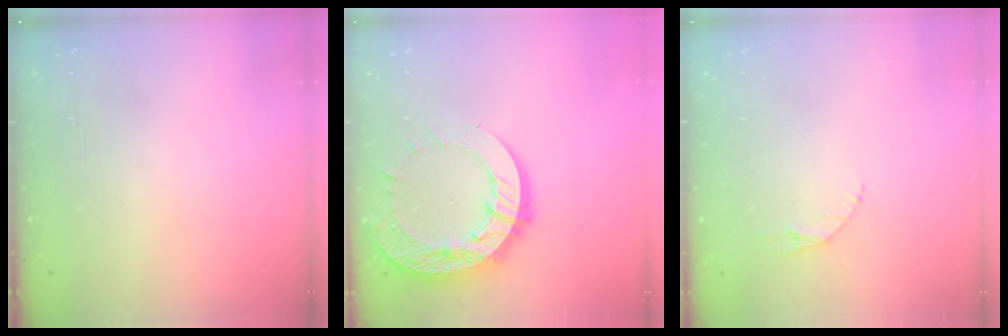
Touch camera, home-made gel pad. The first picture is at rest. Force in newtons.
{"total": 15.9, "press": 15.8, "slide": 1.4}
{"total": 2.9, "press": 2.9, "slide": 0.4}